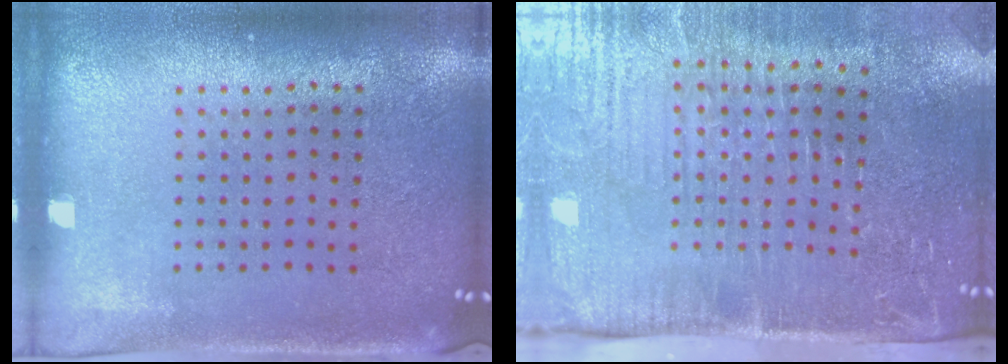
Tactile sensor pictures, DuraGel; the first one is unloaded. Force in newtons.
{"total": 5.2, "press": 4.5, "slide": 2.6}